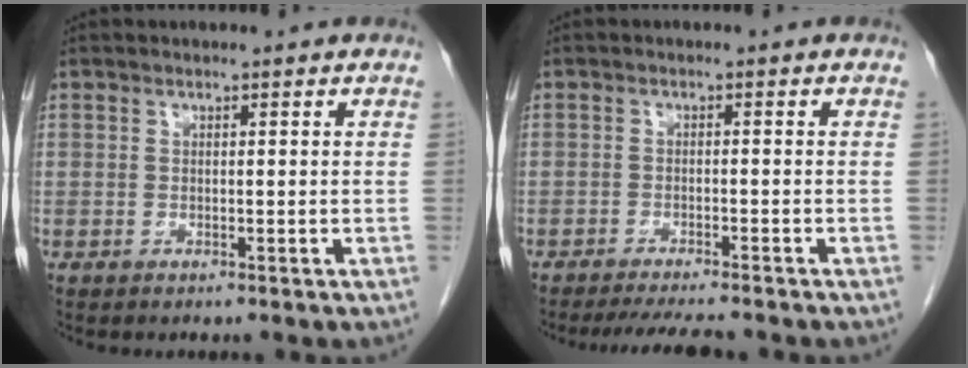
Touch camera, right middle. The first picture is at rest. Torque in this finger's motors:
{"motor_torque": [0.27, -0.13, 0.06, 0.01]}